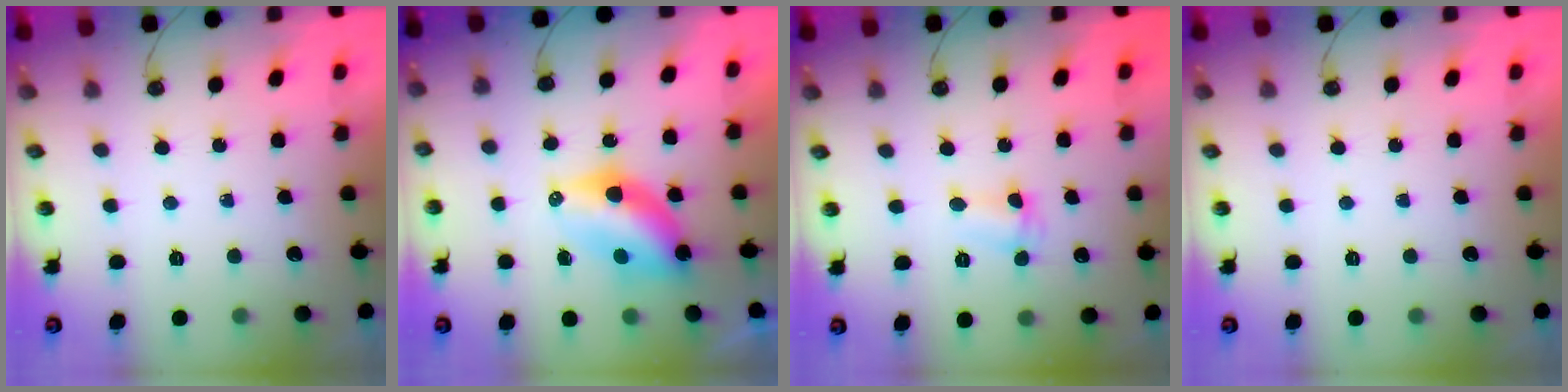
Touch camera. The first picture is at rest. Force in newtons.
{"total": 7.3, "press": 7.3, "slide": 0.3}
{"total": 2.4, "press": 2.4, "slide": 0.3}
{"total": 0.0}